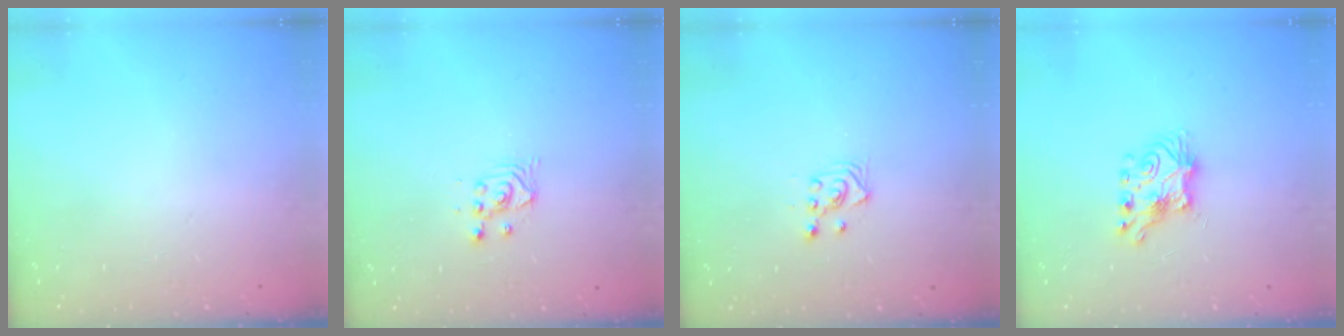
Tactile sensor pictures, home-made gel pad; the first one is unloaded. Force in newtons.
{"total": 2.4, "press": 2.4, "slide": 0.2}
{"total": 3.4, "press": 3.3, "slide": 0.9}
{"total": 7.3, "press": 7.2, "slide": 0.6}